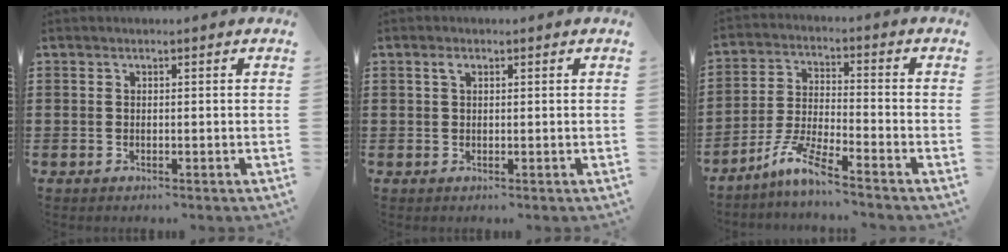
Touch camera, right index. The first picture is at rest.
{"total": 0.9, "force": [0.5, 0.2, 0.7], "torque": [-0.015, 0.004, 0.008]}
{"total": 7.0, "force": [-5.8, -0.1, 3.9], "torque": [-0.106, -0.019, -0.119]}